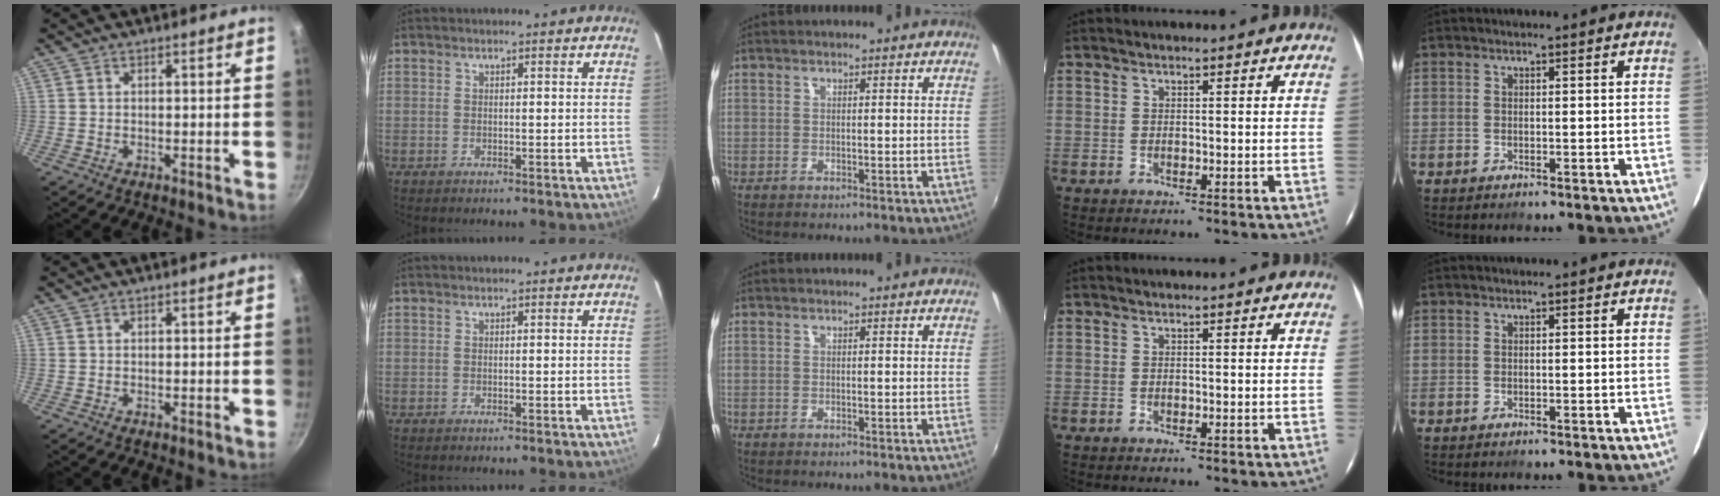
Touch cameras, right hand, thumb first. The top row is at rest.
{}